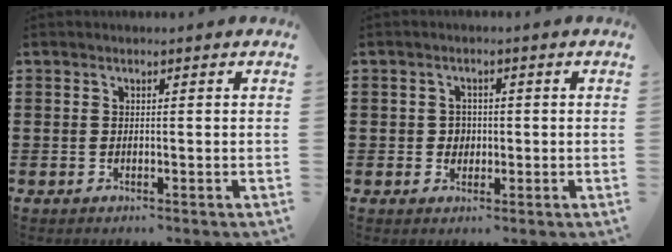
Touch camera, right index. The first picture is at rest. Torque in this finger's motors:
{"motor_torque": [0.25, 0.04, 0.12, 0.00]}